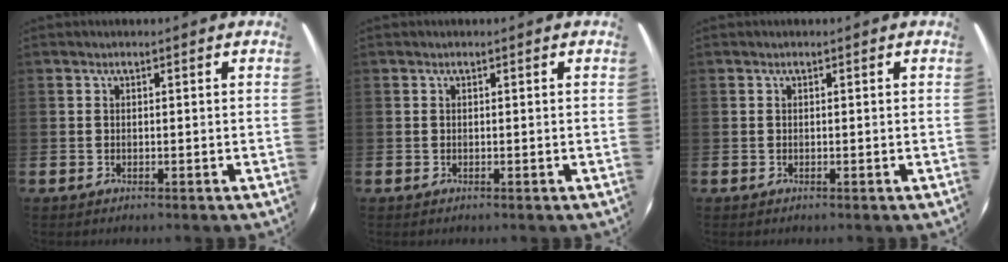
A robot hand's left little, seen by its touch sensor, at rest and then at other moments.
{"total": 0.0}
{"total": 0.0}